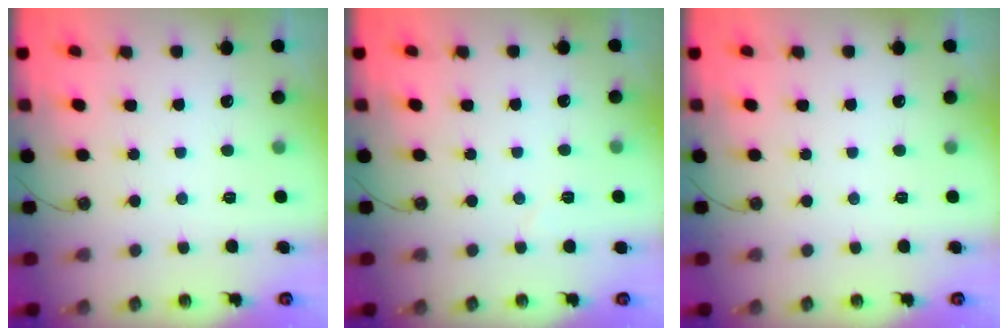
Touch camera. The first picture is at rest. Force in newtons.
{"total": 3.7, "press": 2.6, "slide": 2.6}
{"total": 0.0}